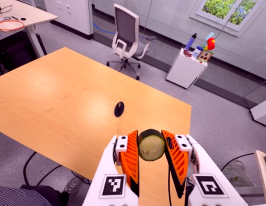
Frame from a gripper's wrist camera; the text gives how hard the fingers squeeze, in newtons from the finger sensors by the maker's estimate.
{"total": 10.8, "left": 10.0, "right": 11.6}